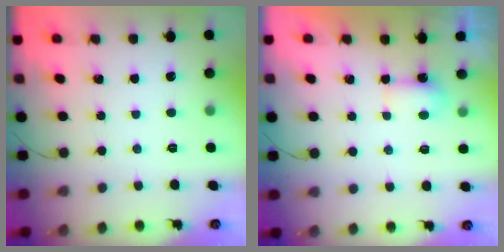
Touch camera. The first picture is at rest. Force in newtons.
{"total": 4.2, "press": 4.0, "slide": 1.1}